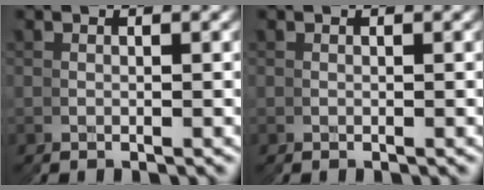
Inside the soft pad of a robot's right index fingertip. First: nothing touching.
{"total": 0.0}